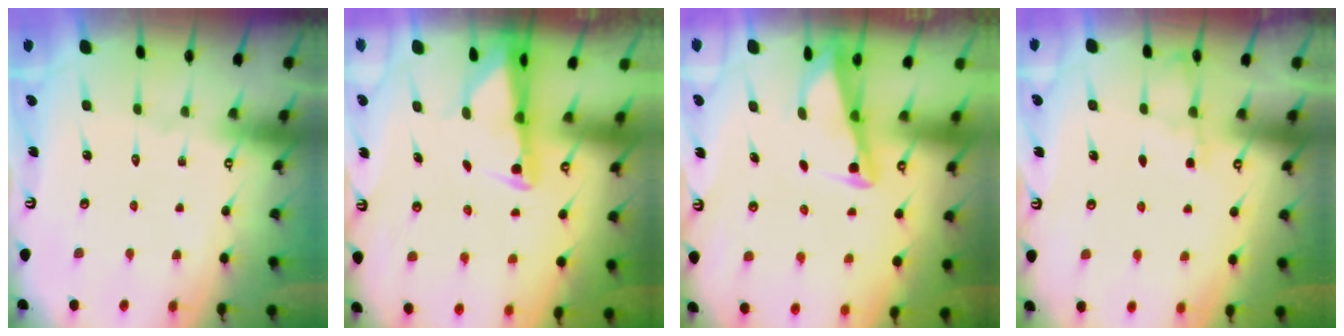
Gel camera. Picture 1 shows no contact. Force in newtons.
{"total": 2.6, "press": 2.6, "slide": 0.5}
{"total": 2.7, "press": 2.7, "slide": 0.3}
{"total": 2.6, "press": 2.5, "slide": 0.4}